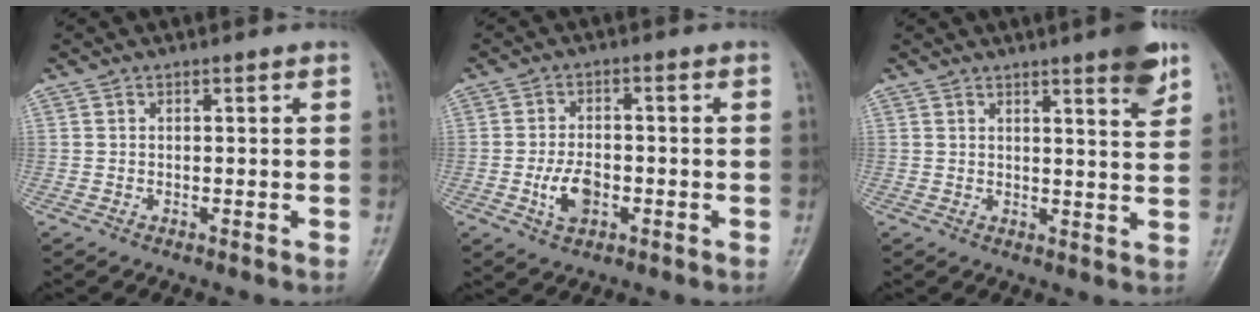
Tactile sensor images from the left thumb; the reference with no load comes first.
{"total": 5.9, "force": [-1.8, 3.6, 4.3], "torque": [-0.074, 0.008, -0.031]}
{"total": 6.4, "force": [4.1, 0.8, 4.8], "torque": [-0.056, -0.025, 0.053]}